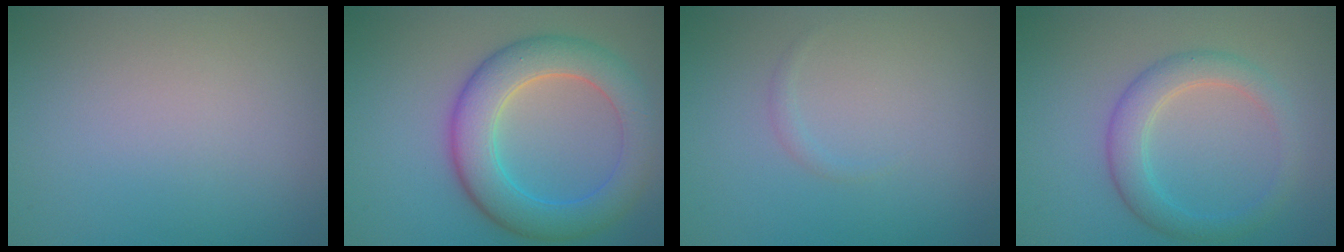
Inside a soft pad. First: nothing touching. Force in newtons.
{"total": 7.3, "press": 7.3, "slide": 0.1}
{"total": 0.6, "press": 0.5, "slide": 0.1}
{"total": 3.6, "press": 3.6, "slide": 0.1}